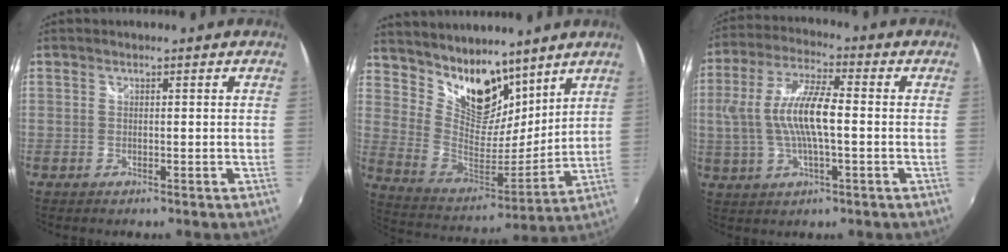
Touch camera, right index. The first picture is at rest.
{"total": 16.0, "force": [11.8, 8.5, 6.9], "torque": [-0.142, 0.005, 0.223]}
{"total": 12.1, "force": [-0.5, 3.3, 11.7], "torque": [-0.231, 0.006, -0.008]}